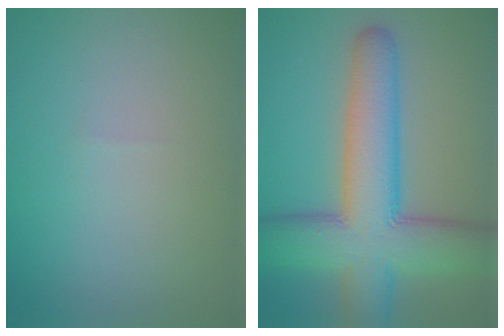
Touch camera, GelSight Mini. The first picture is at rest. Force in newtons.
{"total": 10.6, "press": 10.6, "slide": 0.6}